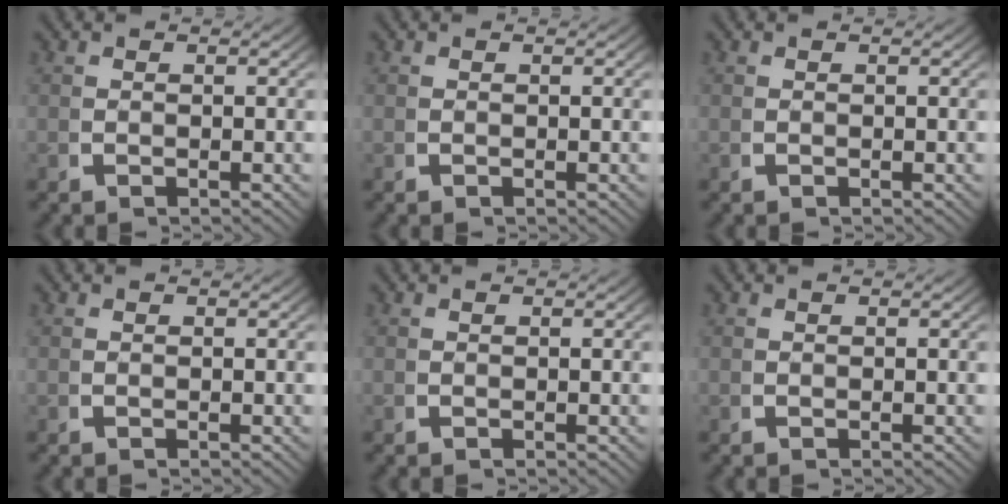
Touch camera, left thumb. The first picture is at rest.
{"total": 0.0}
{"total": 0.0}
{"total": 0.0}
{"total": 0.0}
{"total": 0.0}